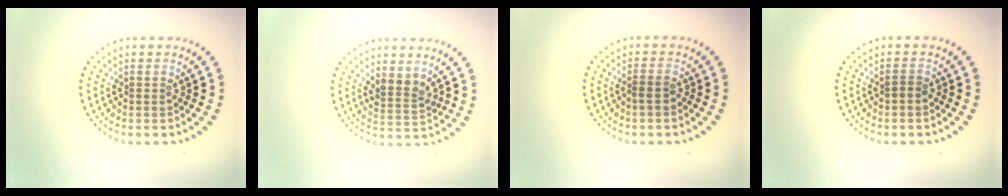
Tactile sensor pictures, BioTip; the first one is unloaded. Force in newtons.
{"total": 2.2, "press": 1.9, "slide": 1.2}
{"total": 0.9, "press": 0.7, "slide": 0.6}
{"total": 0.7, "press": 0.7, "slide": 0.3}